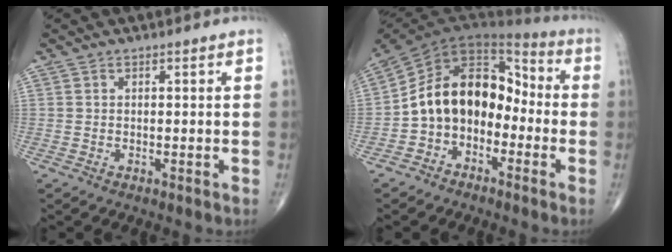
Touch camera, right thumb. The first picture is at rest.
{"total": 15.4, "force": [-3.1, 11.2, 10.1], "torque": [-0.139, 0.079, -0.066]}